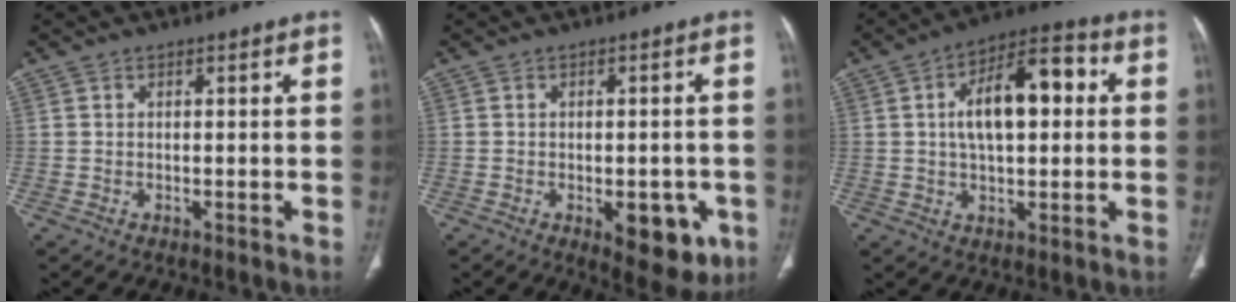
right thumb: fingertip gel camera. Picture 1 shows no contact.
{"total": 9.8, "force": [-3.5, 4.9, 7.8], "torque": [-0.067, 0.004, -0.032]}
{"total": 13.6, "force": [2.3, 6.4, 11.8], "torque": [-0.181, 0.025, 0.031]}